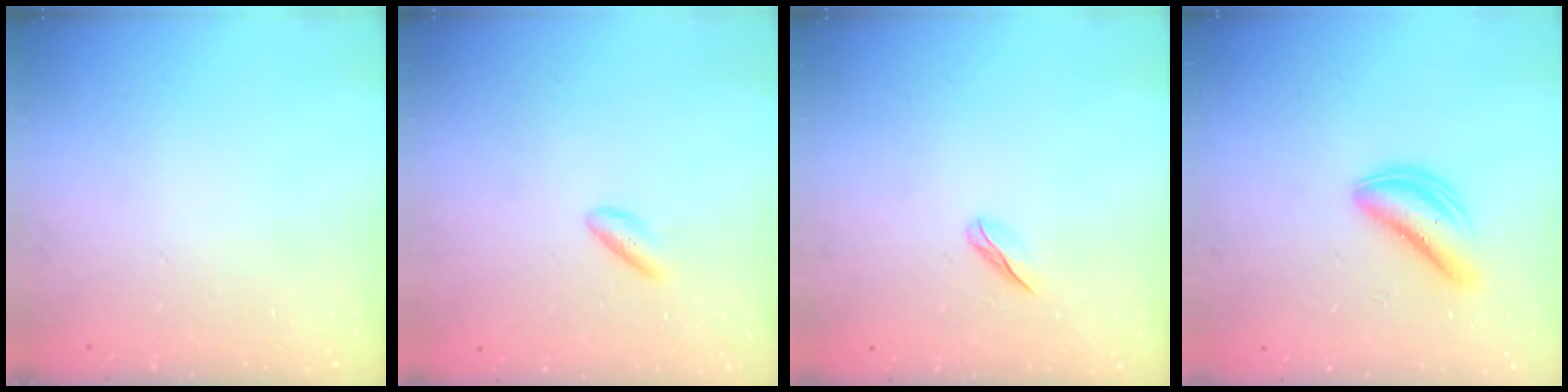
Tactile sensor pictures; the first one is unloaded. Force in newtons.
{"total": 2.9, "press": 2.6, "slide": 1.2}
{"total": 2.6, "press": 2.5, "slide": 0.7}
{"total": 6.0, "press": 6.0, "slide": 0.2}